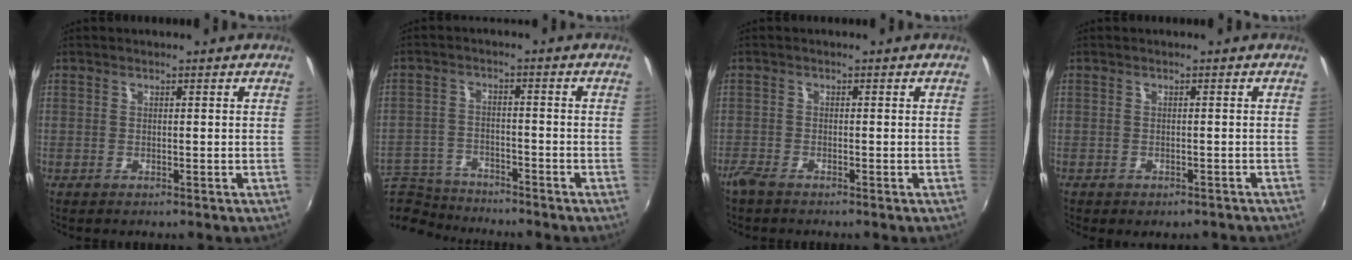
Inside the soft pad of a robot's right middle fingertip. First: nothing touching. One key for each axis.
{"total": 13.7, "fx": -12.0, "fy": 4.9, "fz": 4.6, "tx": -0.130, "ty": -0.009, "tz": -0.208}
{"total": 2.3, "fx": -2.0, "fy": 0.4, "fz": 1.0, "tx": -0.028, "ty": -0.008, "tz": -0.043}
{"total": 3.2, "fx": -2.5, "fy": 1.5, "fz": 1.4, "tx": -0.028, "ty": -0.017, "tz": -0.031}